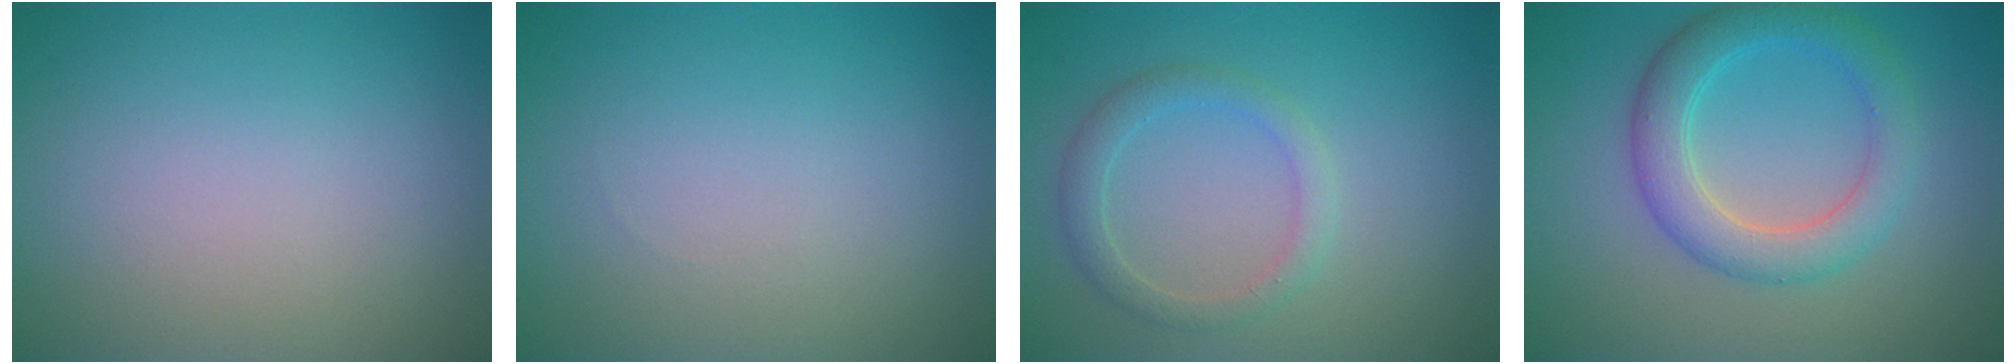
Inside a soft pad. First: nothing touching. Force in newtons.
{"total": 0.0}
{"total": 2.2, "press": 2.2, "slide": 0.1}
{"total": 4.5, "press": 4.5, "slide": 0.1}